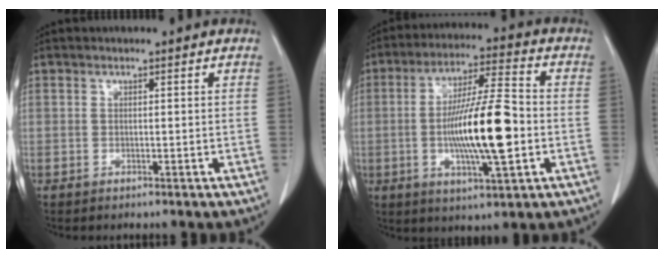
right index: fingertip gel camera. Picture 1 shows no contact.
{"total": 14.6, "force": [-2.2, 1.9, 14.3], "torque": [-0.260, -0.002, -0.036]}